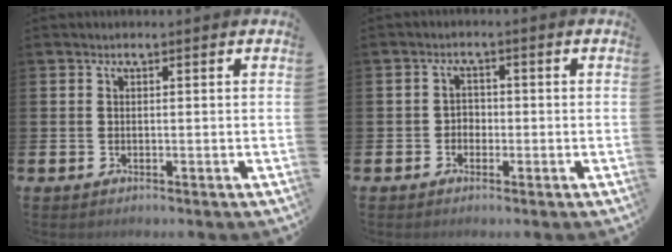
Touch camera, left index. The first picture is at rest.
{"total": 1.9, "force": [-0.8, 1.6, 0.6], "torque": [-0.012, 0.005, -0.020]}